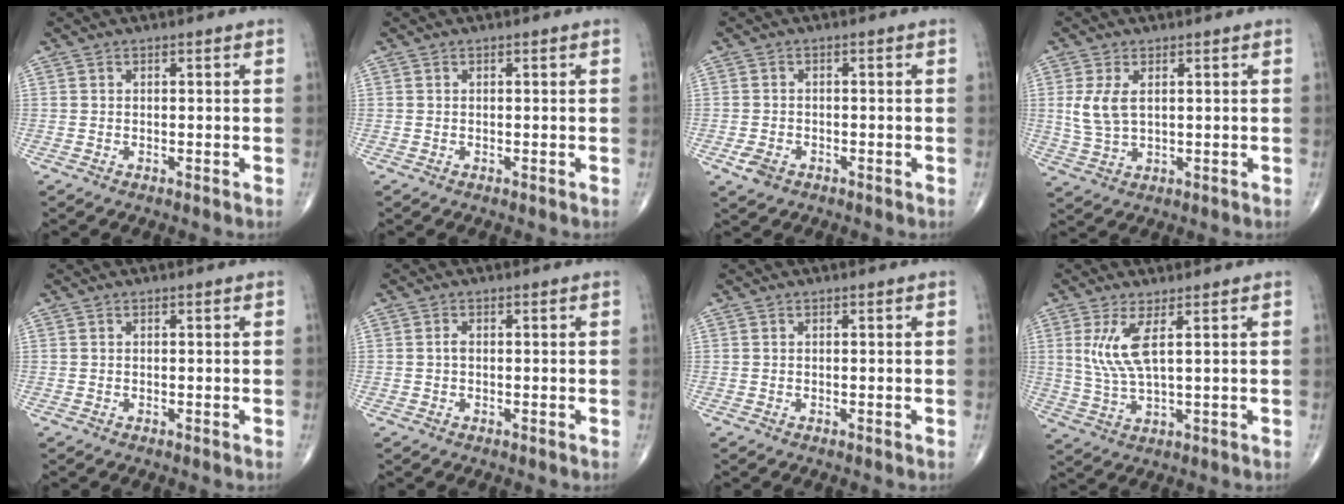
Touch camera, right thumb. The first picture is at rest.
{"total": 0.0}
{"total": 2.8, "force": [-1.4, 1.9, 1.5], "torque": [-0.029, 0.002, -0.021]}
{"total": 5.7, "force": [1.3, 3.2, 4.6], "torque": [-0.102, -0.005, 0.032]}
{"total": 0.0}
{"total": 1.0, "force": [-0.1, 0.6, 0.8], "torque": [-0.013, 0.001, -0.003]}
{"total": 0.0}
{"total": 6.7, "force": [2.1, 1.5, 6.2], "torque": [-0.146, -0.018, 0.051]}